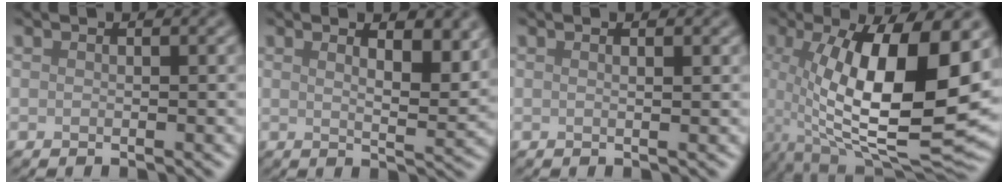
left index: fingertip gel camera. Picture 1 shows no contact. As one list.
[{"total": 5.7, "force": [3.0, 1.8, 4.4], "torque": [-0.045, 0.007, 0.037]}, {"total": 1.1, "force": [0.6, 0.3, 0.9], "torque": [-0.008, 0.001, 0.002]}, {"total": 14.2, "force": [0.7, 4.5, 13.5], "torque": [-0.217, -0.012, 0.011]}]